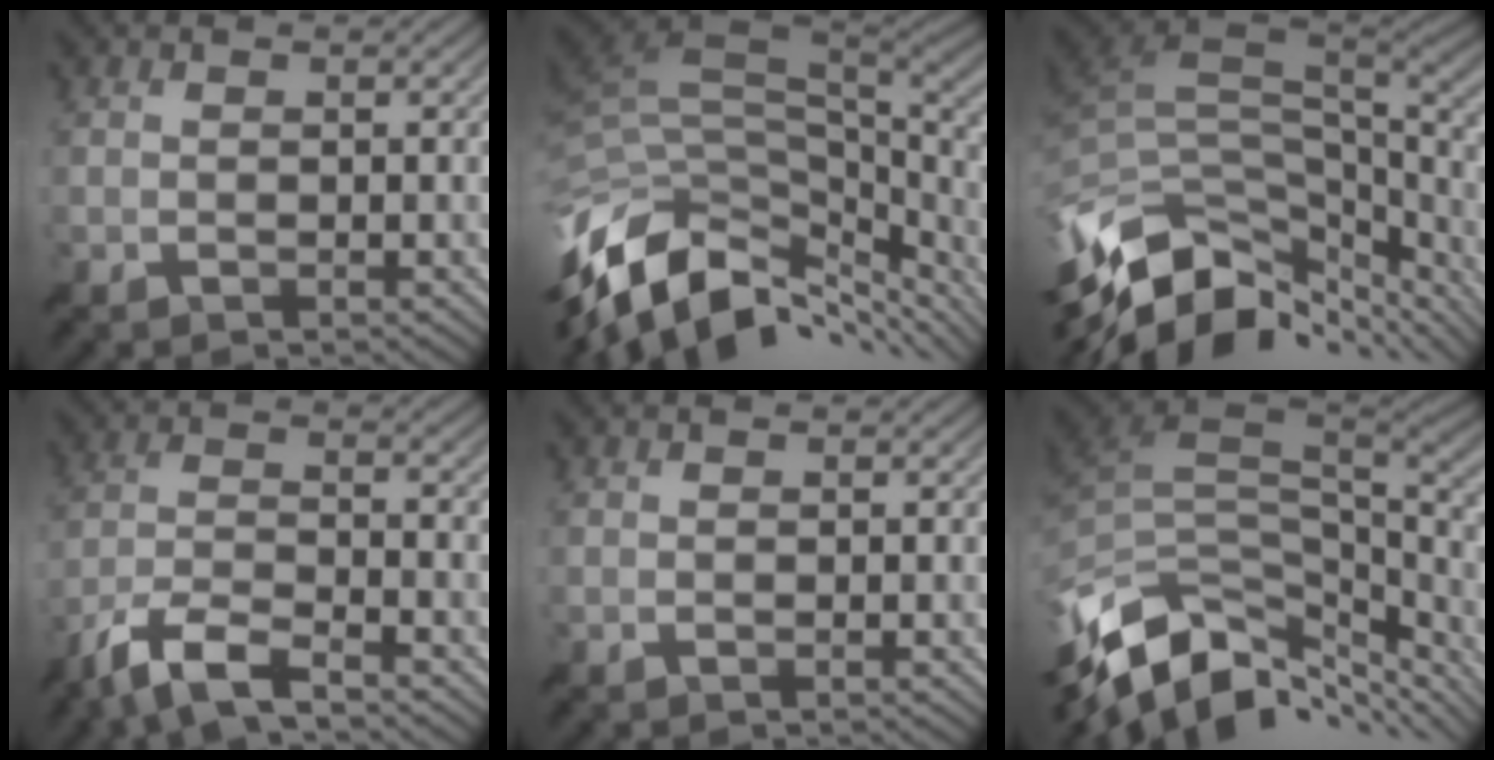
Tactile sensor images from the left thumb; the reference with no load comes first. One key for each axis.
{"total": 14.8, "fx": -5.1, "fy": 8.4, "fz": 11.0, "tx": -0.255, "ty": -0.025, "tz": -0.081}
{"total": 14.2, "fx": -5.7, "fy": 7.8, "fz": 10.3, "tx": -0.247, "ty": -0.024, "tz": -0.091}
{"total": 7.7, "fx": -5.6, "fy": 1.8, "fz": 4.9, "tx": -0.107, "ty": -0.004, "tz": -0.122}
{"total": 0.0}
{"total": 14.3, "fx": -6.2, "fy": 8.2, "fz": 10.0, "tx": -0.237, "ty": -0.027, "tz": -0.101}